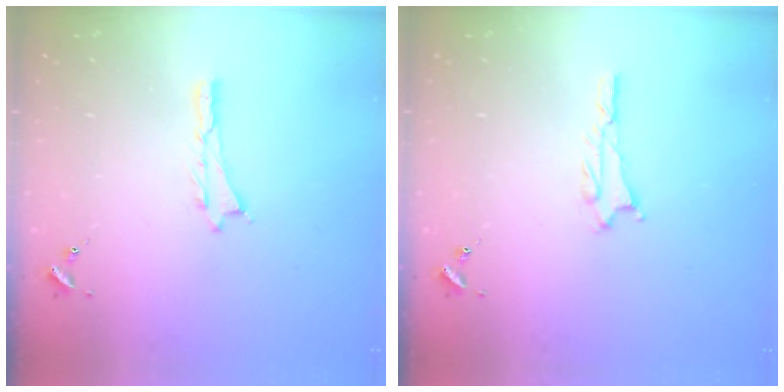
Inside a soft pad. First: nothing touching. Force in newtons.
{"total": 1.8, "press": 1.8, "slide": 0.2}